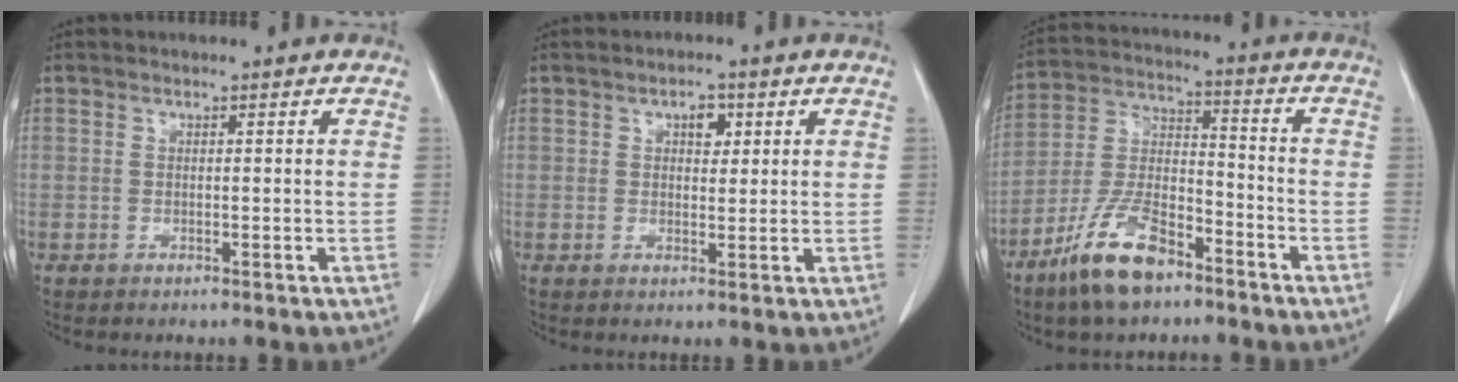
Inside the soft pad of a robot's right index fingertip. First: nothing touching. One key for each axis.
{"total": 2.6, "fx": 1.1, "fy": 1.5, "fz": 1.9, "tx": -0.025, "ty": 0.003, "tz": 0.016}
{"total": 12.3, "fx": -8.3, "fy": 4.0, "fz": 8.1, "tx": -0.176, "ty": -0.008, "tz": -0.162}